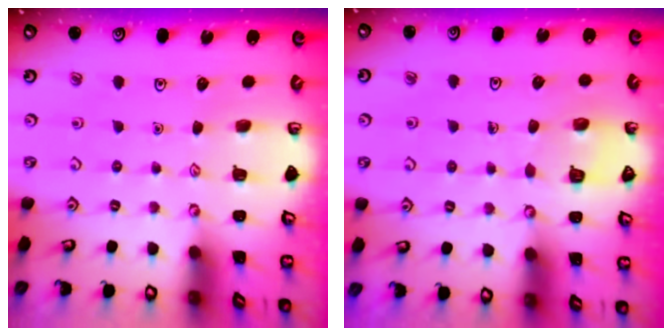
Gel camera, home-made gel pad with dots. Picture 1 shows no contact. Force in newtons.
{"total": 2.5, "press": 2.5, "slide": 0.1}